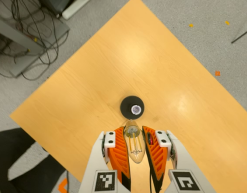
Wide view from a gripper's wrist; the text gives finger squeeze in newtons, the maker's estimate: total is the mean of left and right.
{"total": 21.7, "left": 23.6, "right": 19.7}